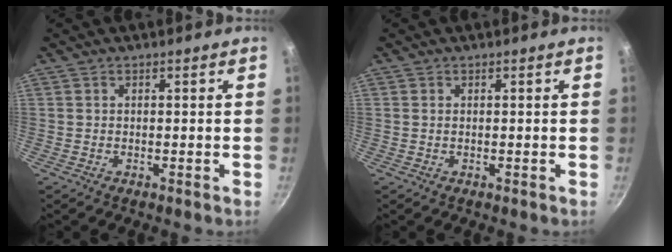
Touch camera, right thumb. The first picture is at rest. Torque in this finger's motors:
{"motor_torque": [0.02, 0.32, 0.22, 0.06, 0.05]}